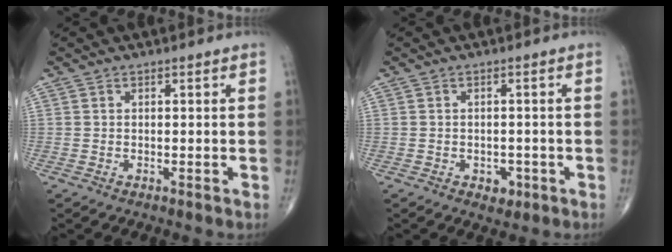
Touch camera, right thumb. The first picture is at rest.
{"total": 2.6, "force": [-1.1, 1.9, 1.4], "torque": [-0.009, 0.003, -0.010]}